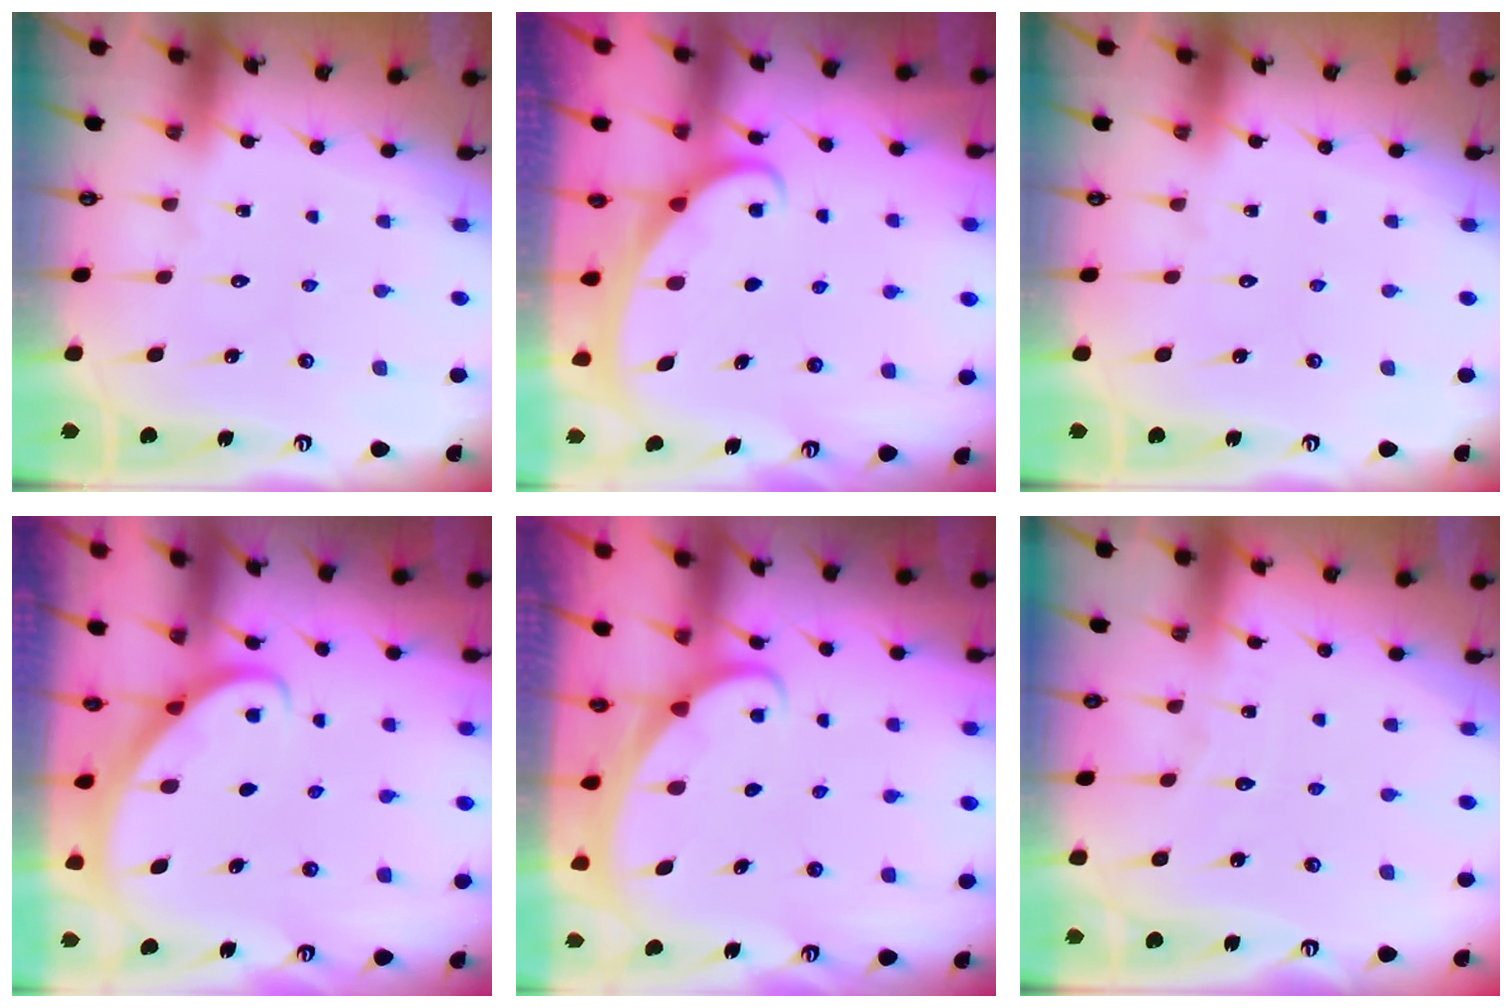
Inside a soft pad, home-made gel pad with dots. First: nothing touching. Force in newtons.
{"total": 2.1, "press": 2.1, "slide": 0.2}
{"total": 0.0}
{"total": 2.9, "press": 2.9, "slide": 0.2}
{"total": 1.8, "press": 1.8, "slide": 0.1}
{"total": 3.3, "press": 3.3, "slide": 0.3}